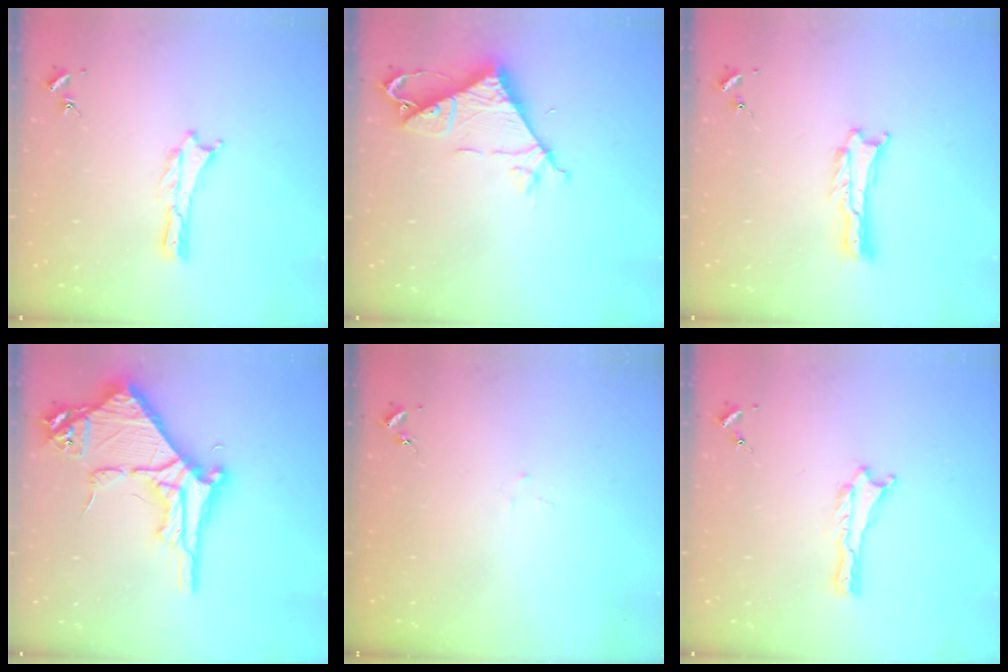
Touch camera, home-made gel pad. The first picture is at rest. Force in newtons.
{"total": 7.5, "press": 7.5, "slide": 0.2}
{"total": 0.0}
{"total": 9.3, "press": 9.3, "slide": 0.9}
{"total": 1.0, "press": 1.0, "slide": 0.1}
{"total": 0.0}